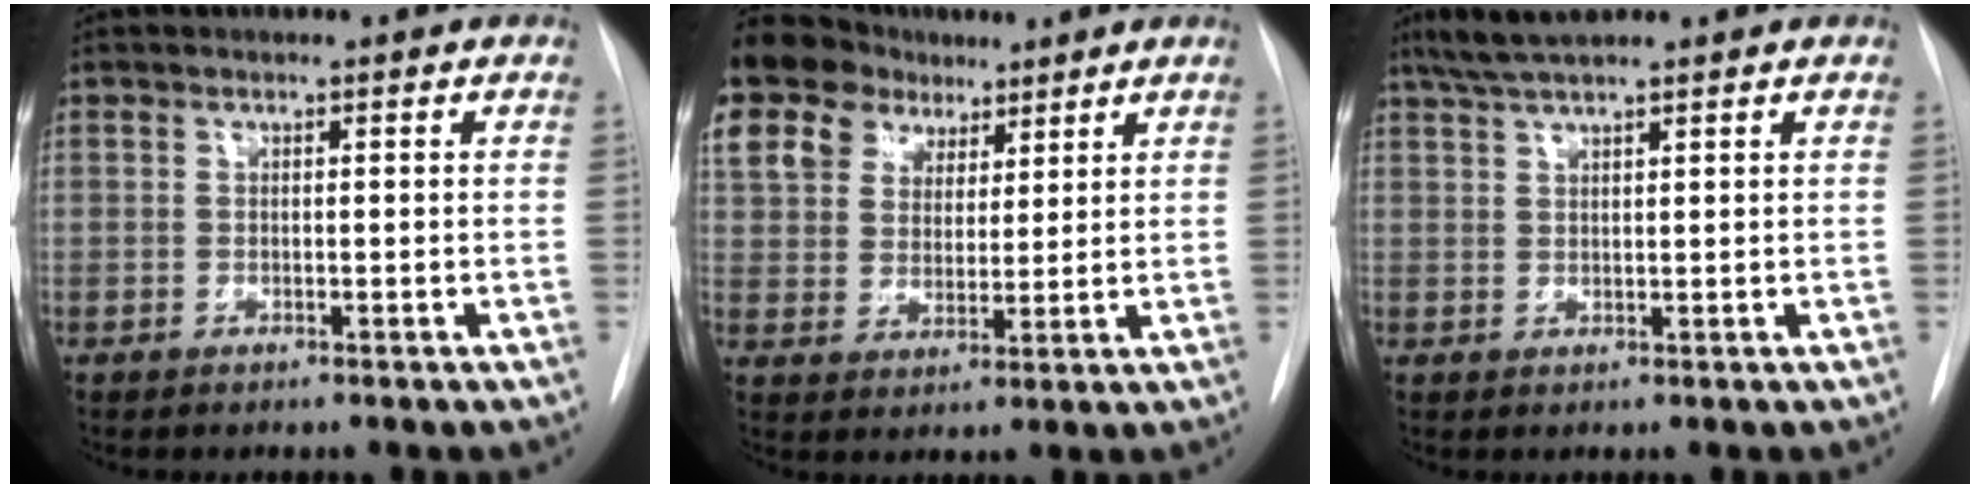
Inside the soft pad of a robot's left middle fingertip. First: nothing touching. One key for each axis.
{"total": 23.7, "fx": 13.9, "fy": 16.5, "fz": 9.8, "tx": -0.290, "ty": 0.090, "tz": 0.265}
{"total": 4.6, "fx": 3.8, "fy": 0.2, "fz": 2.6, "tx": -0.058, "ty": 0.013, "tz": 0.074}